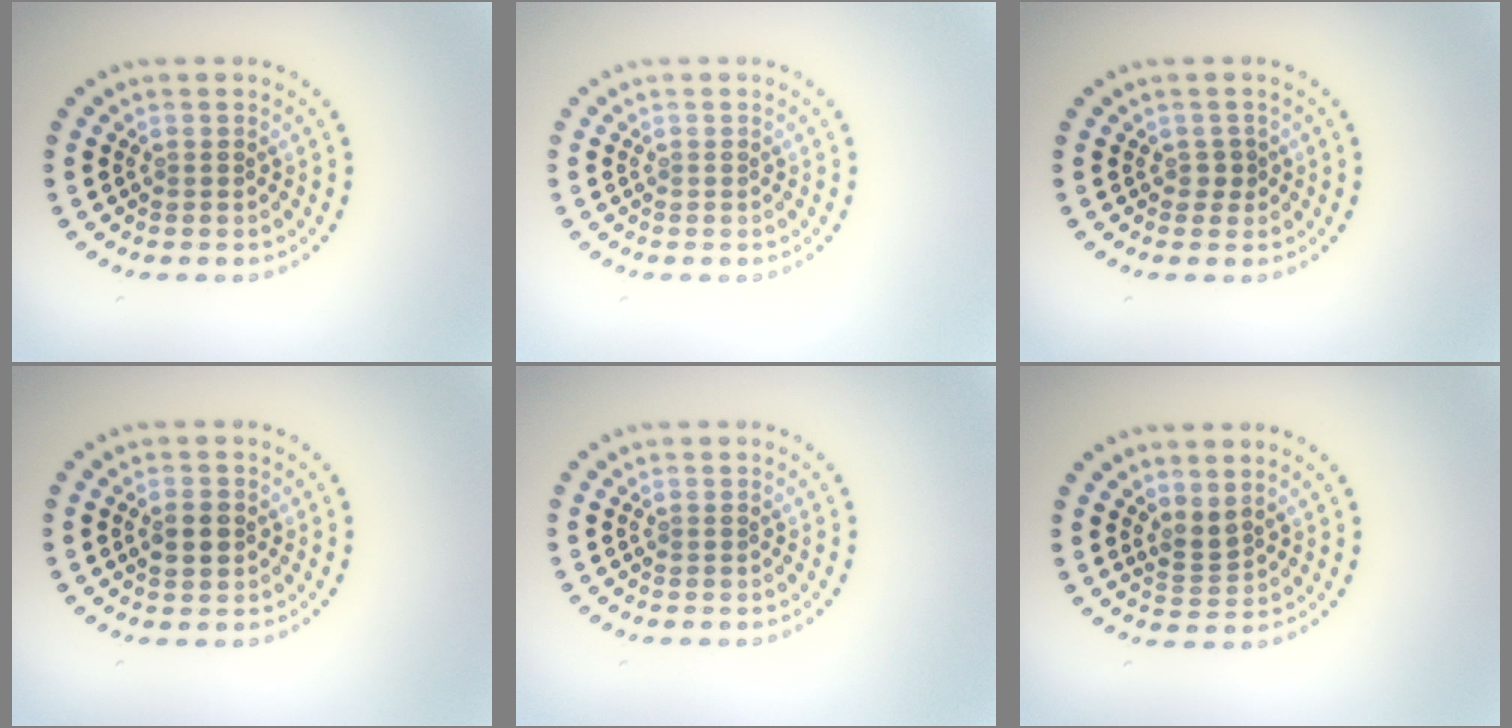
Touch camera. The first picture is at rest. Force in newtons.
{"total": 0.0}
{"total": 0.8, "press": 0.7, "slide": 0.4}
{"total": 2.4, "press": 2.4, "slide": 0.1}
{"total": 0.0}
{"total": 1.9, "press": 1.4, "slide": 1.3}